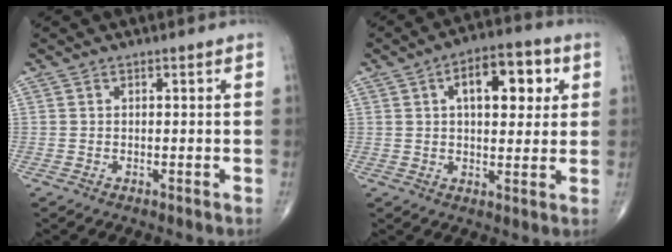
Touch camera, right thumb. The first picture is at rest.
{"total": 12.3, "force": [3.6, 6.2, 10.0], "torque": [-0.115, 0.010, 0.048]}